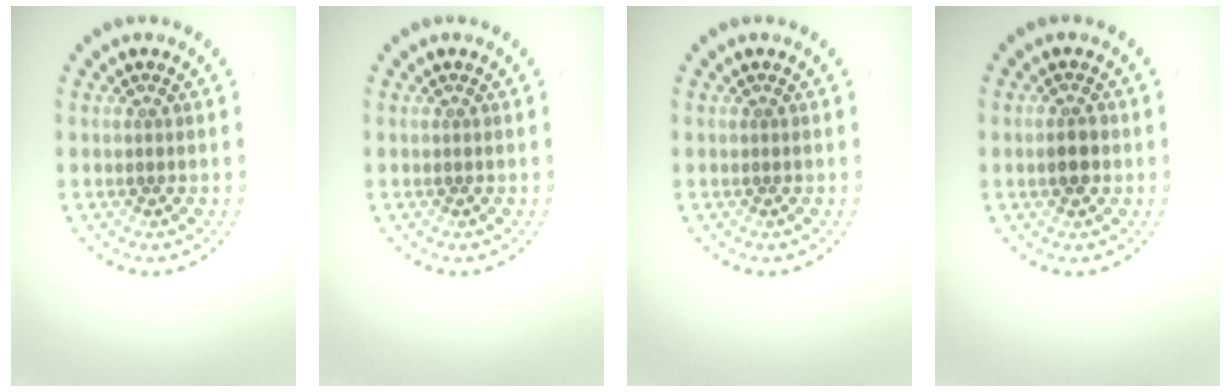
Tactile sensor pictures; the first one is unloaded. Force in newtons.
{"total": 0.0}
{"total": 0.0}
{"total": 1.8, "press": 1.8, "slide": 0.2}